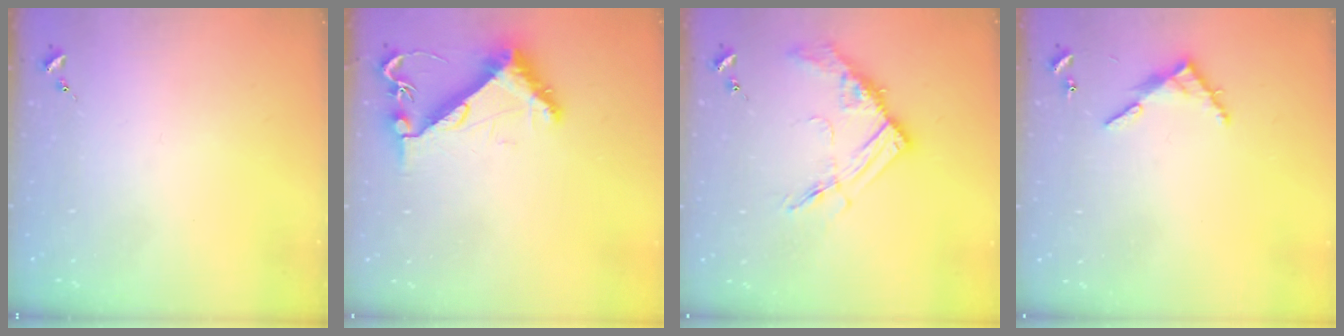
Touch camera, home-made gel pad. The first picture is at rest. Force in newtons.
{"total": 8.9, "press": 8.9, "slide": 0.3}
{"total": 12.4, "press": 12.4, "slide": 0.9}
{"total": 6.9, "press": 6.9, "slide": 0.5}